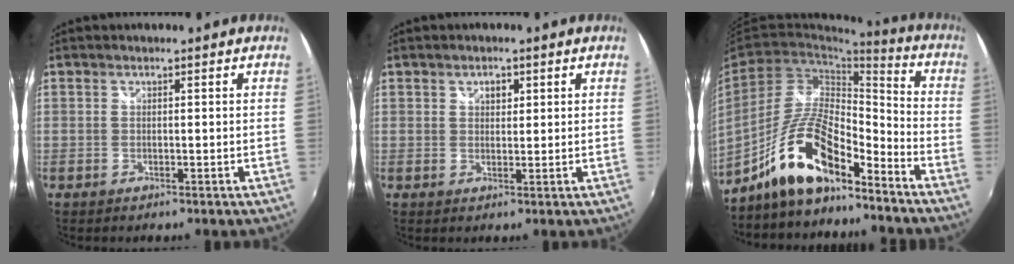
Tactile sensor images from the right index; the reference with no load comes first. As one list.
[{"total": 1.9, "force": [0.9, 1.4, 1.0], "torque": [-0.011, 0.005, 0.014]}, {"total": 14.7, "force": [-10.4, 4.2, 9.5], "torque": [-0.194, 0.003, -0.193]}]